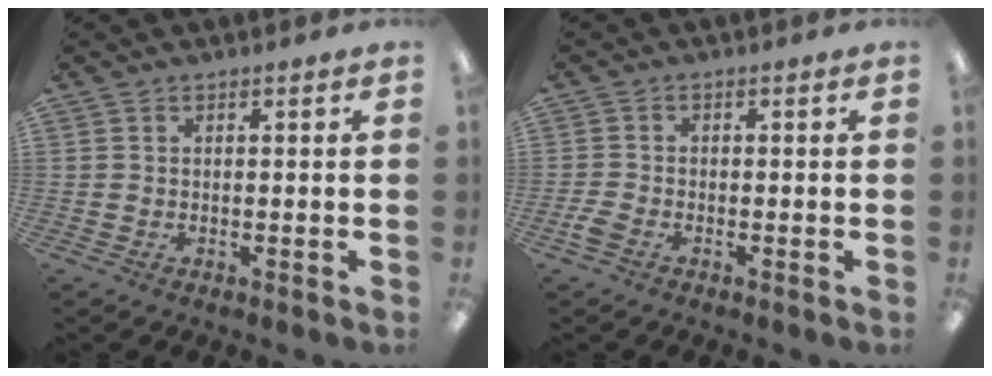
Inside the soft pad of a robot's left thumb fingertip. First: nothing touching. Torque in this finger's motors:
{"motor_torque": [-0.16, 0.16, -0.04, 0.04, 0.00]}